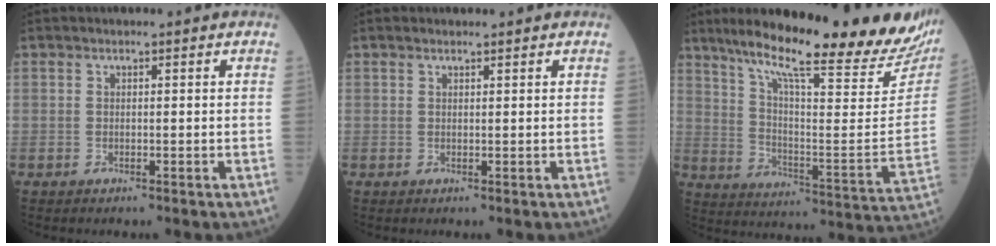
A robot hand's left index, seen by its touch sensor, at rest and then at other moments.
{"total": 1.3, "force": [1.1, 0.2, 0.5], "torque": [-0.012, 0.014, 0.020]}
{"total": 29.5, "force": [23.7, 2.6, 17.3], "torque": [-0.261, -0.061, 0.318]}